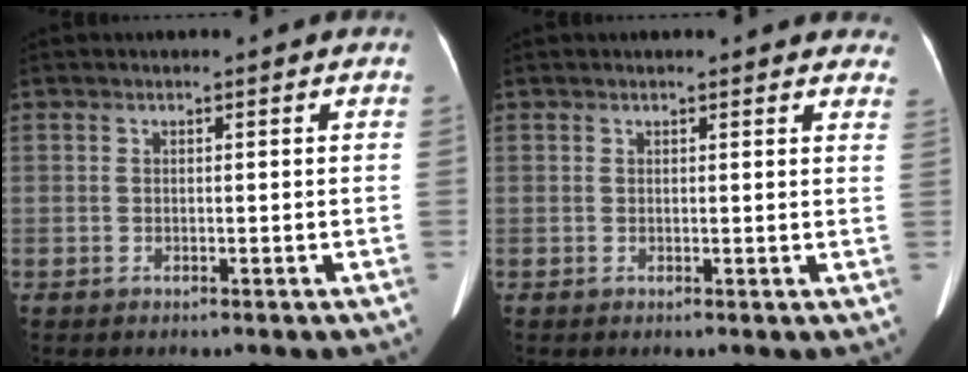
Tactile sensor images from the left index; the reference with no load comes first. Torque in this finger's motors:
{"motor_torque": [0.18, -0.22, -0.08, -0.02]}